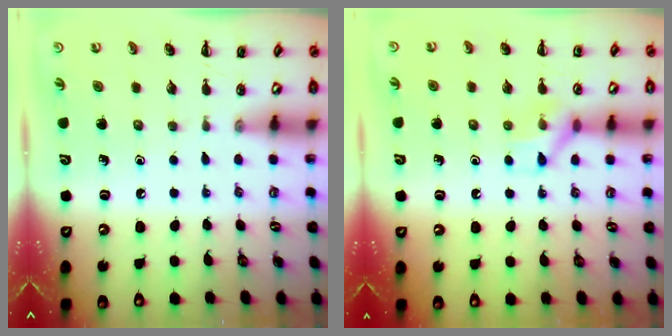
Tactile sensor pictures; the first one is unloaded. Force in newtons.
{"total": 8.7, "press": 8.7, "slide": 0.6}